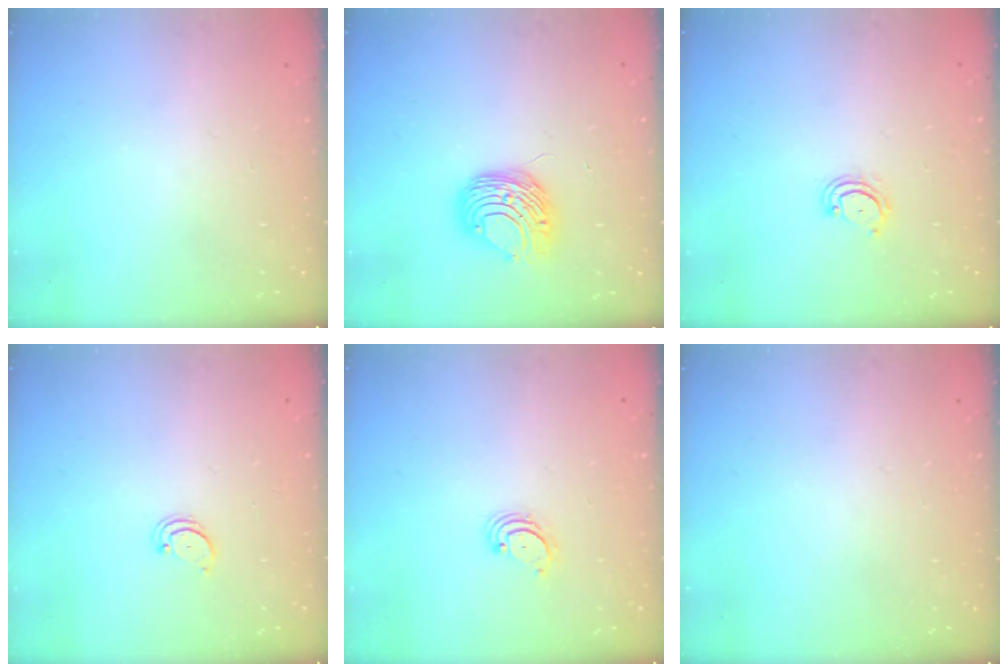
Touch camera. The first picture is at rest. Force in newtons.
{"total": 8.8, "press": 8.7, "slide": 0.5}
{"total": 3.9, "press": 3.9, "slide": 0.3}
{"total": 2.0, "press": 2.0, "slide": 0.2}
{"total": 2.7, "press": 2.7, "slide": 0.3}
{"total": 0.0}